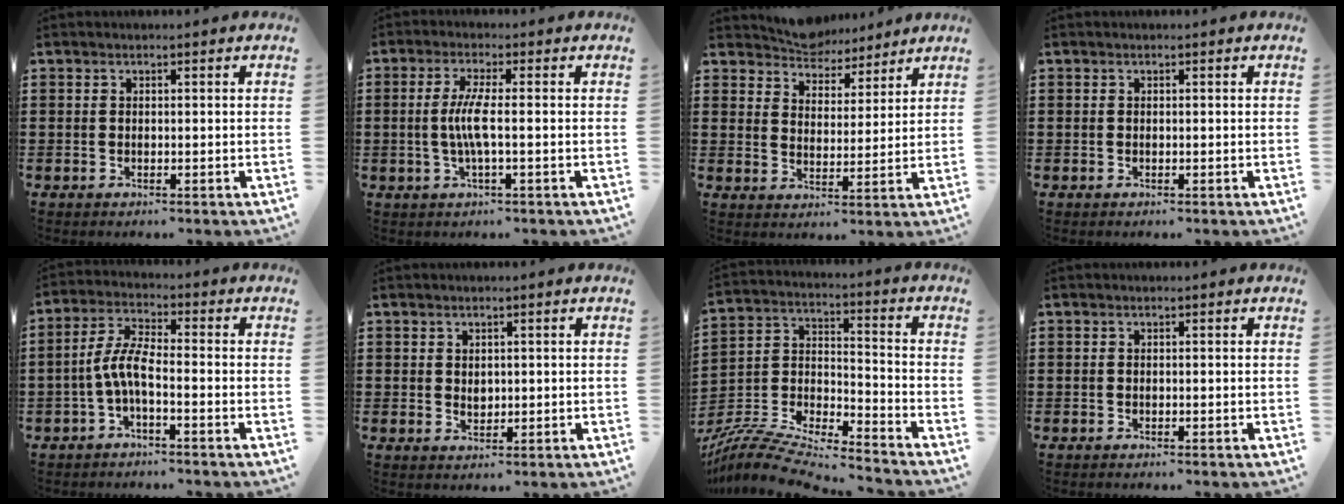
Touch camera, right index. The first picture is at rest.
{"total": 4.6, "force": [-0.4, 0.3, 4.6], "torque": [-0.098, -0.008, -0.015]}
{"total": 5.0, "force": [4.8, 1.5, 0.0], "torque": [-0.022, -0.021, 0.088]}
{"total": 0.0}
{"total": 5.4, "force": [-1.9, 1.4, 4.9], "torque": [-0.124, -0.009, -0.045]}
{"total": 1.2, "force": [0.5, 1.0, 0.5], "torque": [-0.012, 0.006, 0.009]}
{"total": 8.4, "force": [-7.9, 1.1, 2.8], "torque": [-0.062, 0.000, -0.161]}
{"total": 0.0}